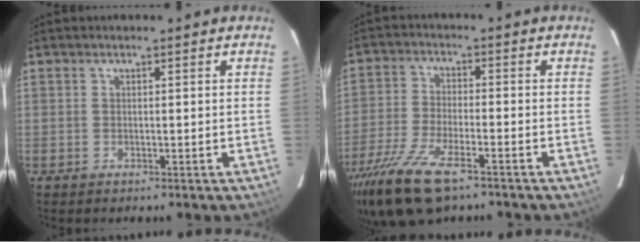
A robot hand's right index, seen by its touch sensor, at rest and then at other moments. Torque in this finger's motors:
{"motor_torque": [1.54, -0.60, 0.65, 0.19]}